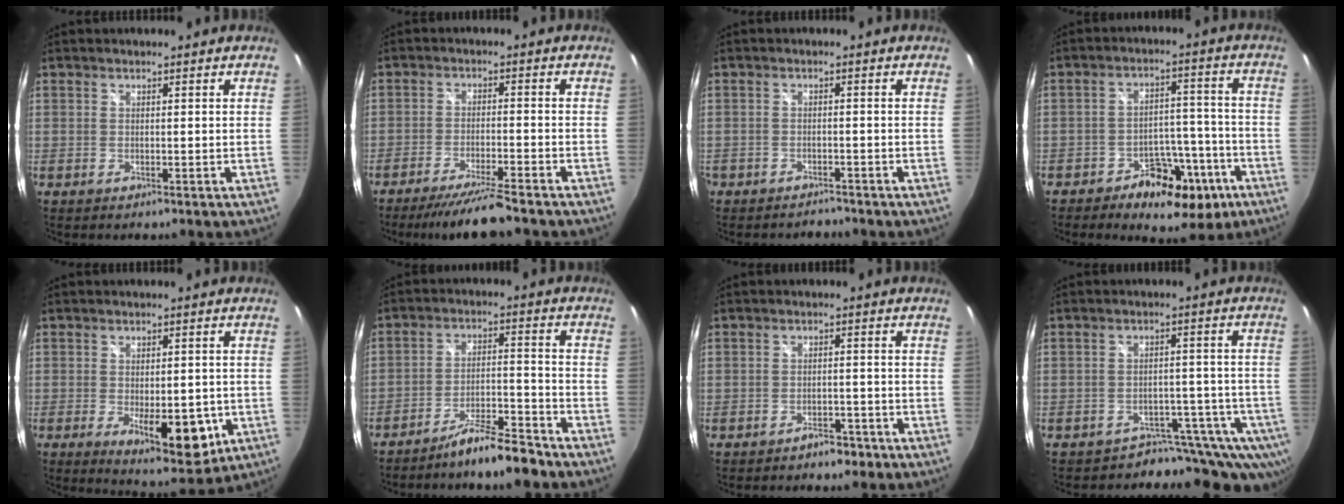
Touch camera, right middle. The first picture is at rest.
{"total": 9.1, "force": [-8.0, -0.2, 4.2], "torque": [-0.090, -0.014, -0.132]}
{"total": 2.9, "force": [-2.6, 1.3, -0.1], "torque": [-0.009, 0.002, -0.045]}
{"total": 12.3, "force": [-7.6, 7.5, 6.0], "torque": [-0.084, 0.029, -0.096]}
{"total": 11.4, "force": [-3.7, 5.0, 9.6], "torque": [-0.138, -0.023, -0.038]}
{"total": 8.1, "force": [-7.2, 0.6, 3.7], "torque": [-0.071, 0.013, -0.118]}
{"total": 3.2, "force": [-2.5, 1.8, 0.7], "torque": [-0.016, 0.011, -0.030]}
{"total": 10.6, "force": [-8.7, 5.6, 2.1], "torque": [-0.014, 0.017, -0.115]}